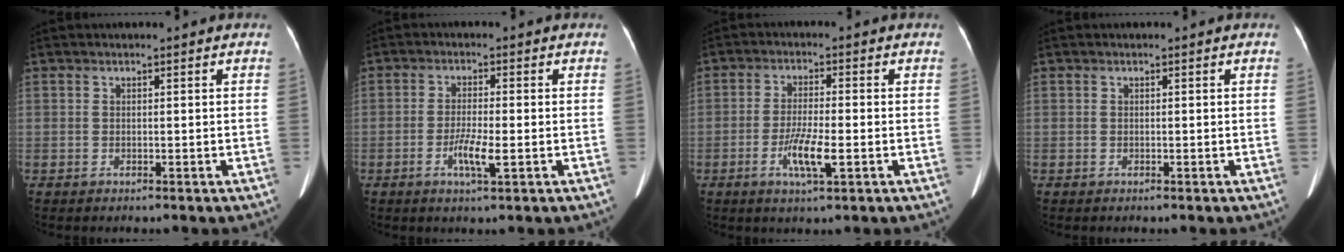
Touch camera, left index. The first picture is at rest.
{"total": 4.1, "force": [-1.3, 0.4, 3.8], "torque": [-0.076, -0.005, -0.023]}
{"total": 5.6, "force": [-2.0, 0.6, 5.2], "torque": [-0.105, -0.008, -0.034]}
{"total": 0.0}